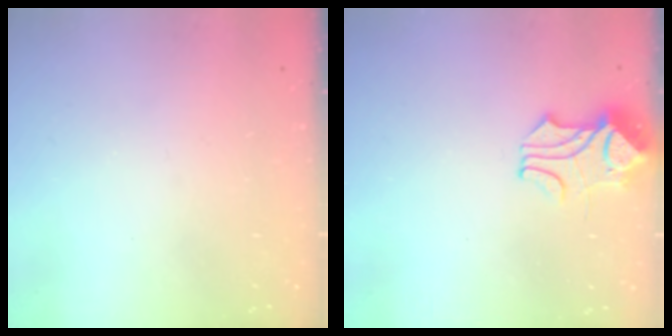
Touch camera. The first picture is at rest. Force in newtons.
{"total": 1.7, "press": 1.3, "slide": 1.1}